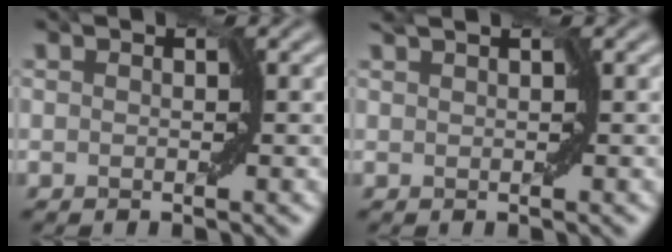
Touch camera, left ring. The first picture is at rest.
{"total": 0.7, "force": [0.5, 0.0, 0.4], "torque": [-0.010, 0.001, 0.010]}